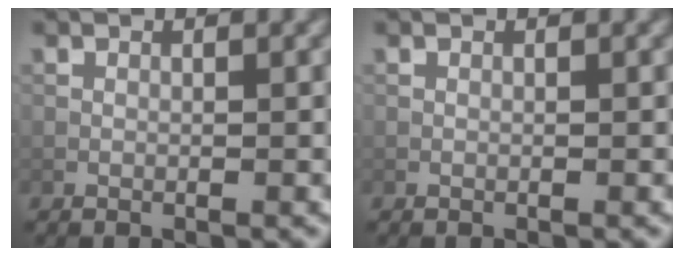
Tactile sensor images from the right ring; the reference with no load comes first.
{"total": 0.0}